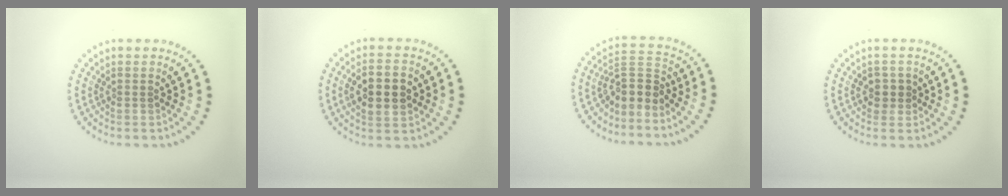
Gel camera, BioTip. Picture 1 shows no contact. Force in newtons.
{"total": 4.6, "press": 4.5, "slide": 0.4}
{"total": 3.2, "press": 2.3, "slide": 2.2}
{"total": 1.5, "press": 1.2, "slide": 0.8}